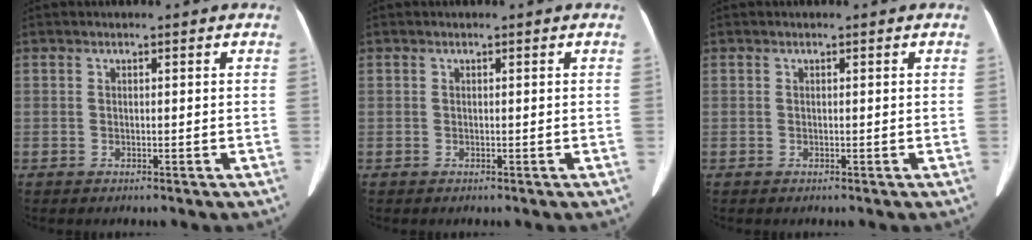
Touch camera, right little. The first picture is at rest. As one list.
[{"total": 0.0}, {"total": 0.0}]